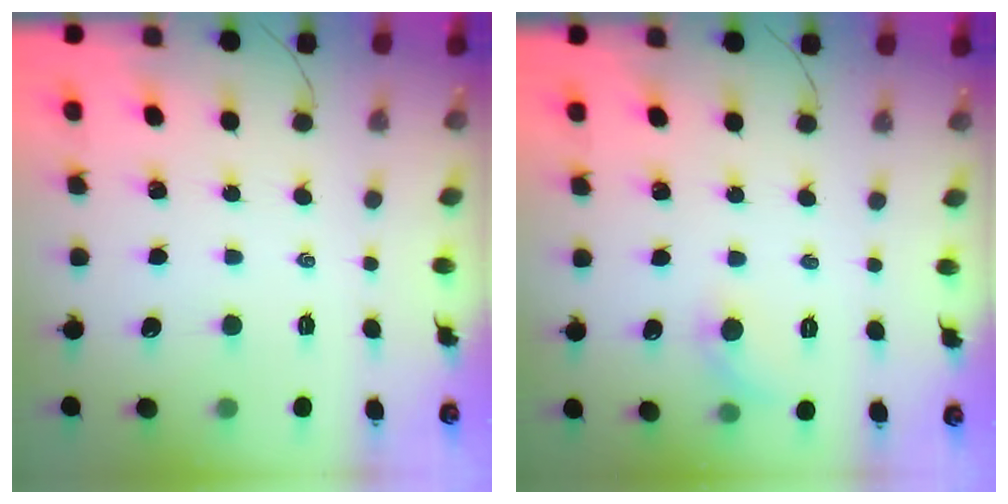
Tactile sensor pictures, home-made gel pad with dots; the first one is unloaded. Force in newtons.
{"total": 5.4, "press": 5.0, "slide": 2.0}